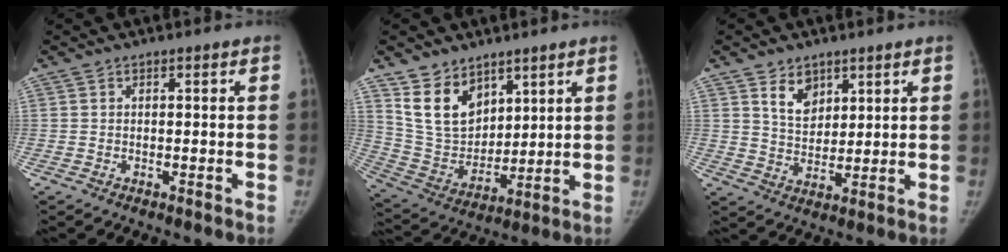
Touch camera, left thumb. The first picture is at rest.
{"total": 12.6, "force": [7.9, 8.1, 5.7], "torque": [-0.072, -0.048, 0.168]}
{"total": 6.4, "force": [3.7, 4.2, 3.2], "torque": [-0.029, -0.029, 0.072]}